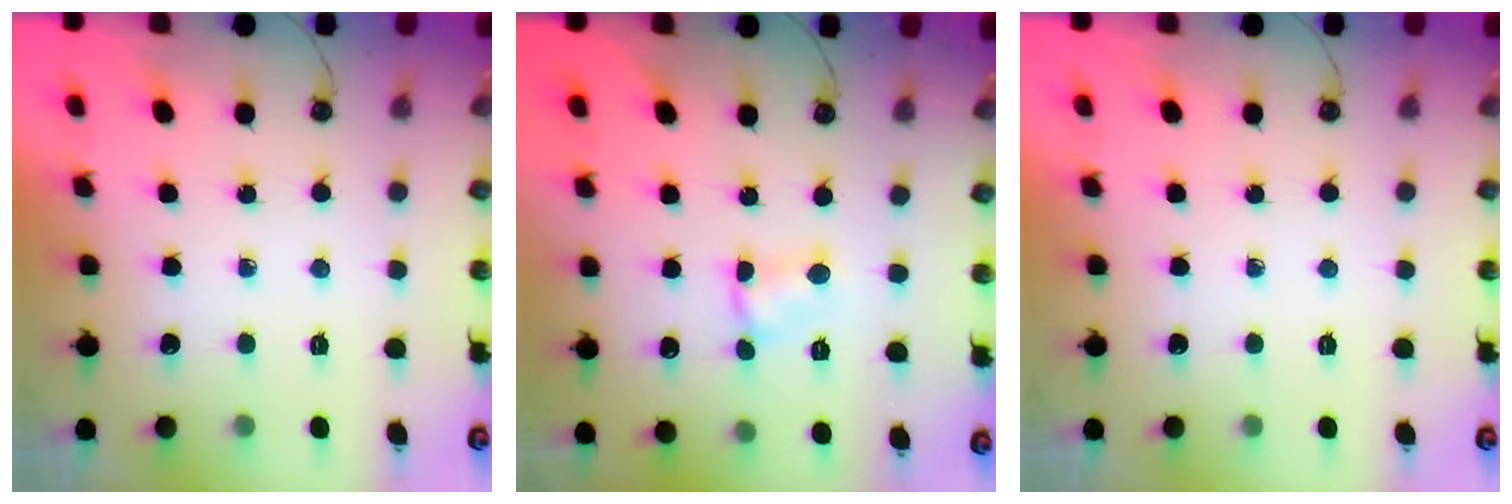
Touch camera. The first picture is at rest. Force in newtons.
{"total": 3.6, "press": 3.6, "slide": 0.4}
{"total": 0.0}